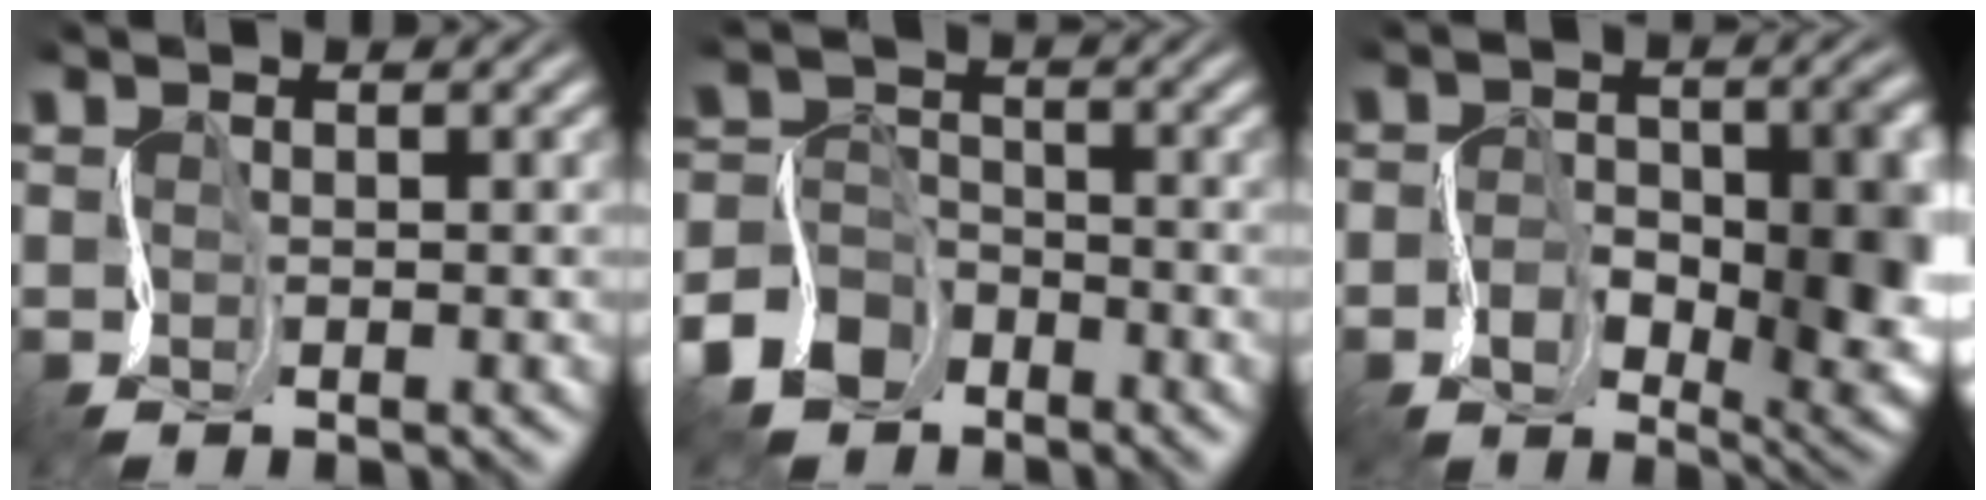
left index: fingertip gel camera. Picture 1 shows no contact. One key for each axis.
{"total": 4.9, "fx": -3.3, "fy": 3.3, "fz": 1.5, "tx": -0.039, "ty": 0.003, "tz": -0.075}
{"total": 11.0, "fx": -2.1, "fy": 6.1, "fz": 9.0, "tx": -0.118, "ty": -0.011, "tz": -0.030}